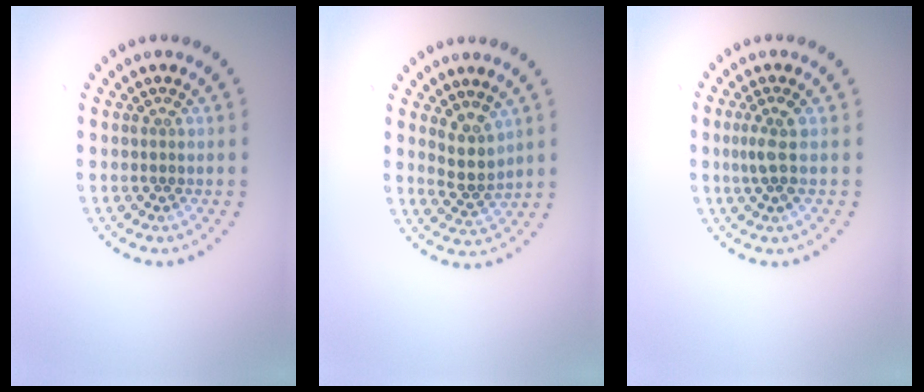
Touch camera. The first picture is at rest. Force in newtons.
{"total": 2.5, "press": 1.9, "slide": 1.6}
{"total": 1.9, "press": 1.5, "slide": 1.2}